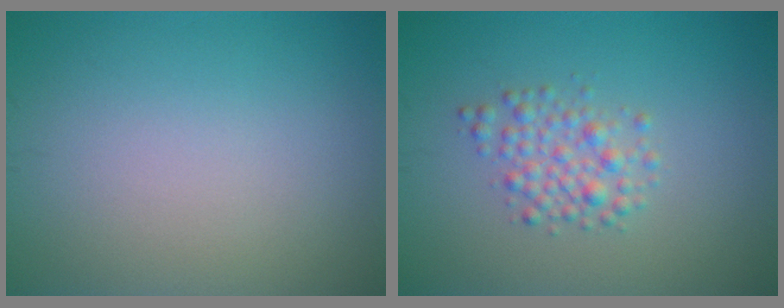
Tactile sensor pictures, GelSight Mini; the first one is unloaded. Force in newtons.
{"total": 2.6, "press": 2.6, "slide": 0.0}